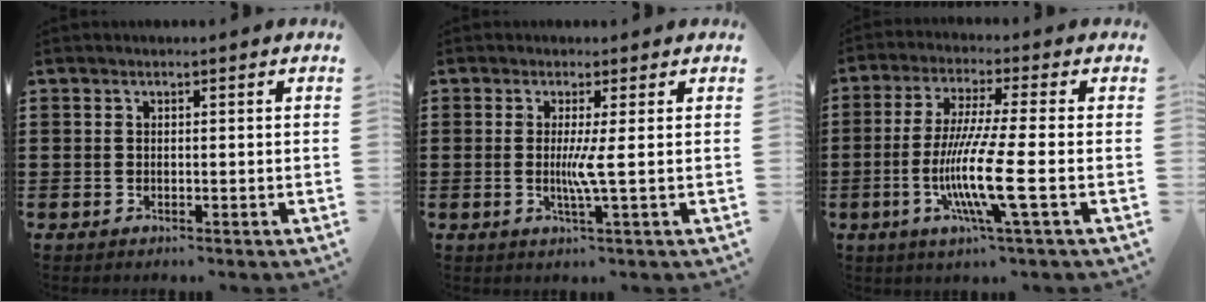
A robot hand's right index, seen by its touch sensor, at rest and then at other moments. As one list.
[{"total": 3.7, "force": [-0.1, -0.6, 3.7], "torque": [-0.066, -0.012, -0.006]}, {"total": 11.2, "force": [-3.0, 0.0, 10.8], "torque": [-0.226, -0.021, -0.064]}]